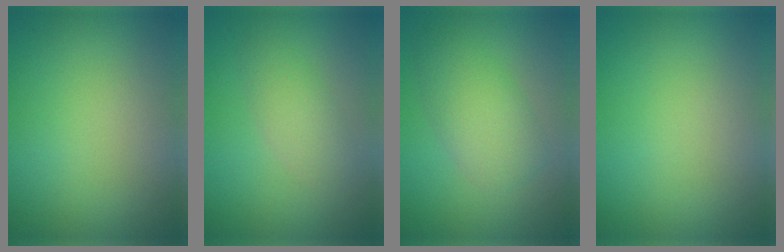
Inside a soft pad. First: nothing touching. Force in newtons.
{"total": 2.3, "press": 2.3, "slide": 0.1}
{"total": 4.3, "press": 4.3, "slide": 0.2}
{"total": 0.0}